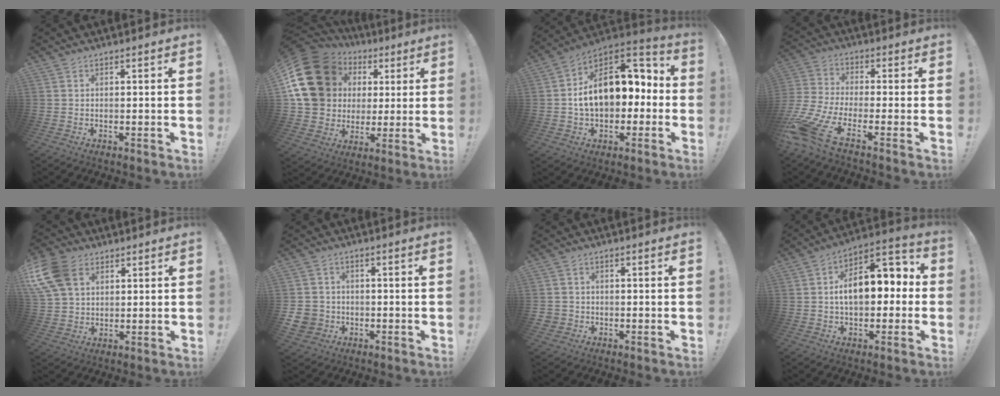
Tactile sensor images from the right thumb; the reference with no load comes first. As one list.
[{"total": 22.5, "force": [5.6, 18.2, 11.9], "torque": [-0.206, -0.016, 0.138]}, {"total": 18.5, "force": [2.1, 12.3, 13.6], "torque": [-0.189, 0.004, 0.049]}, {"total": 10.6, "force": [-6.8, 2.9, 7.6], "torque": [-0.172, 0.016, -0.126]}, {"total": 14.3, "force": [5.1, 10.3, 8.5], "torque": [-0.170, -0.013, 0.103]}, {"total": 6.4, "force": [-1.5, 5.8, 2.2], "torque": [-0.042, 0.013, -0.025]}, {"total": 2.4, "force": [-0.6, 2.1, 0.9], "torque": [-0.010, 0.002, -0.010]}, {"total": 12.3, "force": [0.6, 7.4, 9.8], "torque": [-0.144, 0.012, 0.013]}]